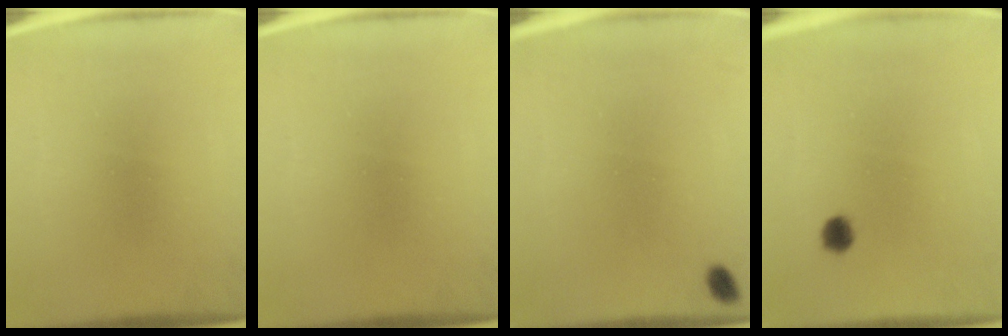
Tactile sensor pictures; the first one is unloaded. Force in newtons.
{"total": 0.0}
{"total": 4.1}
{"total": 2.4}